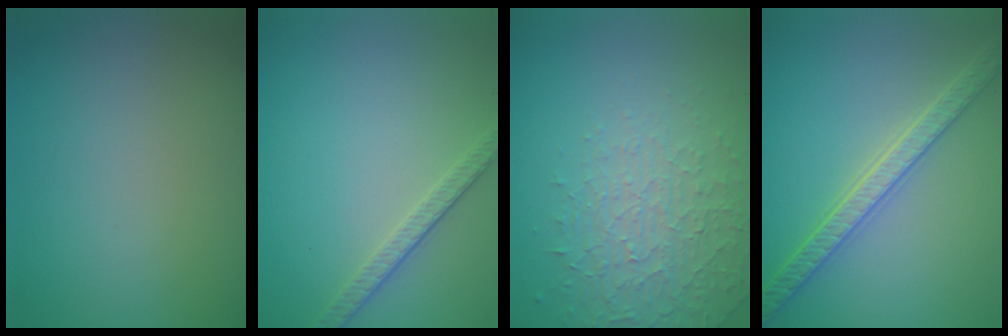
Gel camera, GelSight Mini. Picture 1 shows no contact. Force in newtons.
{"total": 2.5, "press": 2.1, "slide": 1.4}
{"total": 4.5, "press": 3.3, "slide": 3.1}
{"total": 4.1, "press": 3.8, "slide": 1.4}